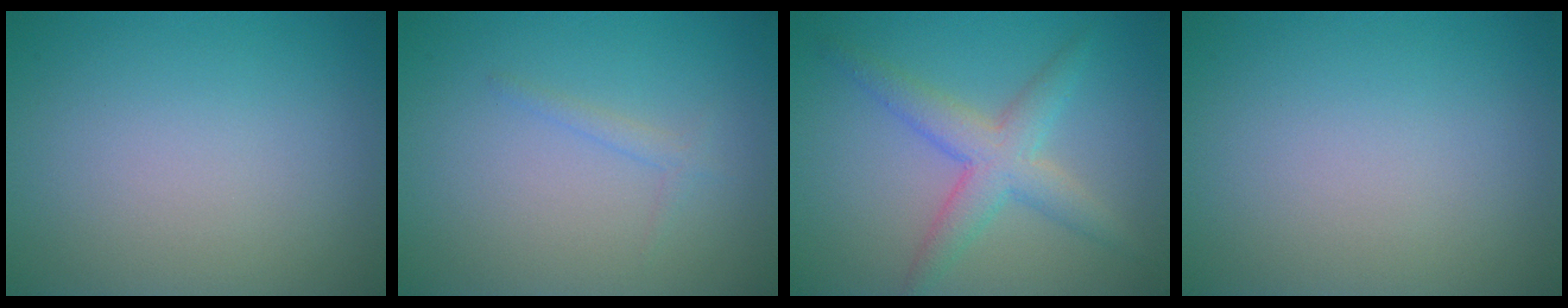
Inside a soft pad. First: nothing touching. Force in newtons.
{"total": 1.0, "press": 1.0, "slide": 0.1}
{"total": 4.1, "press": 4.1, "slide": 0.1}
{"total": 0.0}